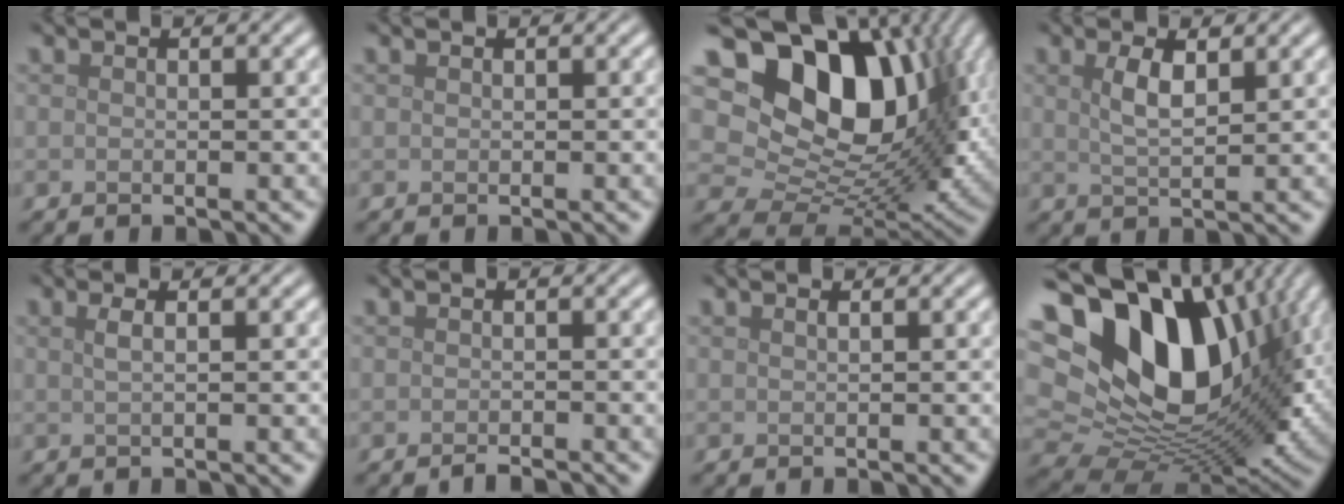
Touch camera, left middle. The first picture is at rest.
{"total": 0.0}
{"total": 16.3, "force": [5.3, 11.2, 10.7], "torque": [-0.191, 0.014, 0.099]}
{"total": 2.6, "force": [1.1, 0.8, 2.2], "torque": [-0.042, 0.000, 0.022]}
{"total": 1.5, "force": [0.3, 0.6, 1.3], "torque": [-0.021, 0.001, -0.001]}
{"total": 1.0, "force": [-0.9, 0.1, 0.5], "torque": [-0.006, -0.001, -0.017]}
{"total": 0.5, "force": [0.2, 0.3, 0.4], "torque": [-0.004, -0.001, 0.000]}
{"total": 20.2, "force": [5.4, 13.5, 14.0], "torque": [-0.269, -0.002, 0.118]}